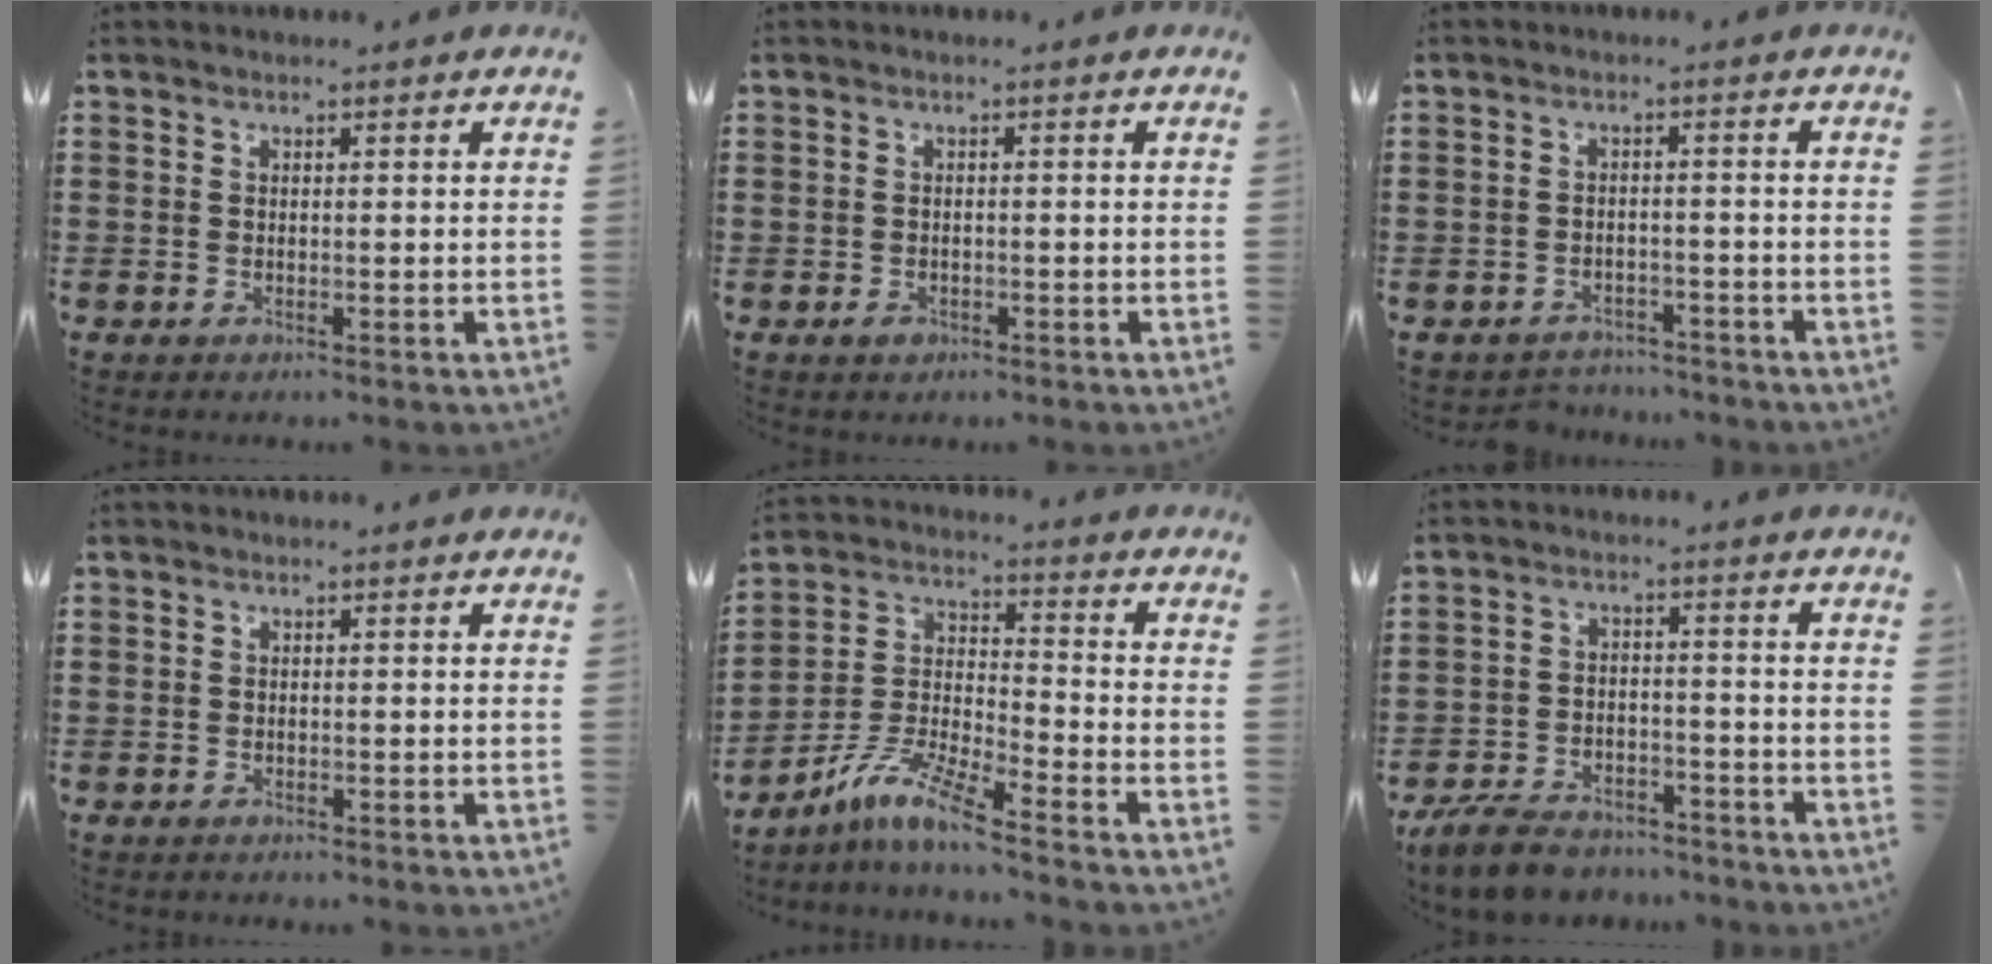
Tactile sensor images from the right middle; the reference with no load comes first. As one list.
[{"total": 0.9, "force": [-0.6, 0.4, 0.4], "torque": [-0.011, -0.003, -0.011]}, {"total": 2.5, "force": [-2.4, 0.5, -0.2], "torque": [-0.005, -0.001, -0.054]}, {"total": 0.6, "force": [-0.5, 0.3, 0.0], "torque": [0.000, 0.001, -0.011]}, {"total": 9.0, "force": [-7.5, 0.3, 5.1], "torque": [-0.118, -0.010, -0.149]}, {"total": 6.3, "force": [-5.8, 1.6, 1.7], "torque": [-0.045, 0.010, -0.116]}]